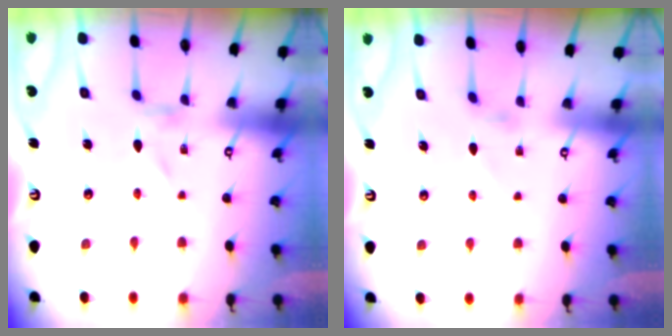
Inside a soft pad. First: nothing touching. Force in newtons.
{"total": 3.0, "press": 2.9, "slide": 0.5}